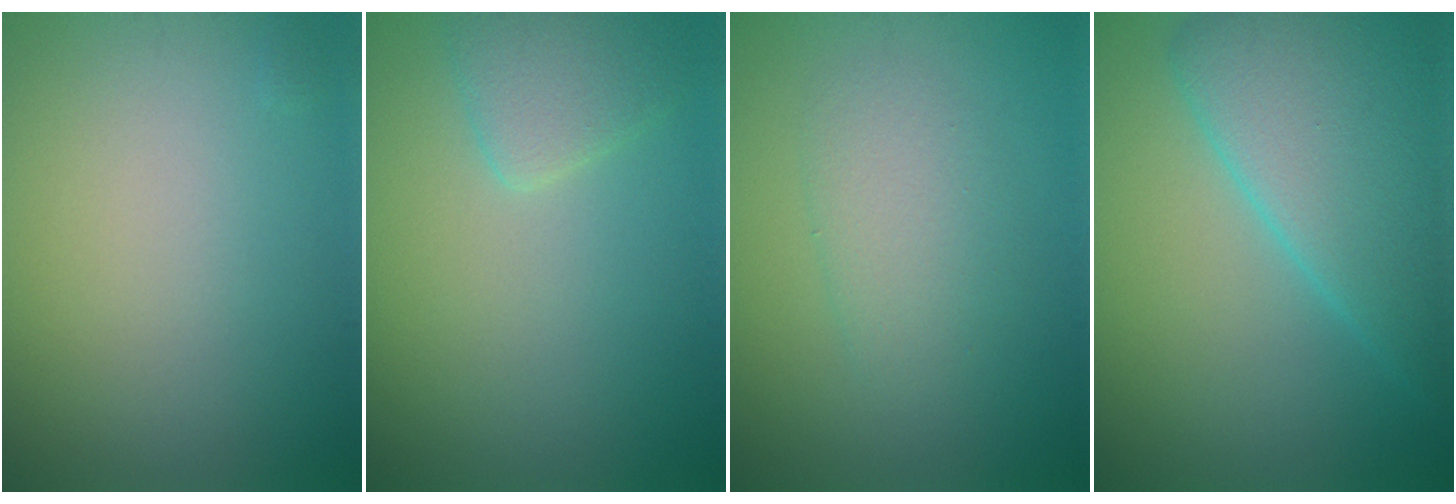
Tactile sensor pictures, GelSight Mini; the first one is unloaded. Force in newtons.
{"total": 2.3, "press": 2.3, "slide": 0.2}
{"total": 2.6, "press": 2.6, "slide": 0.2}
{"total": 8.2, "press": 8.2, "slide": 0.3}